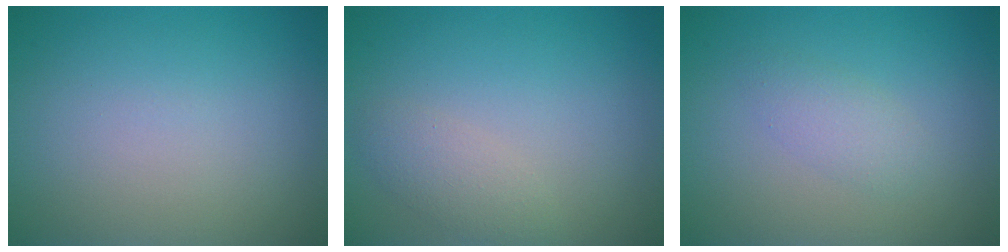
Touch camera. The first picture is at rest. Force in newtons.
{"total": 1.9, "press": 1.9, "slide": 0.1}
{"total": 1.7, "press": 1.7, "slide": 0.1}